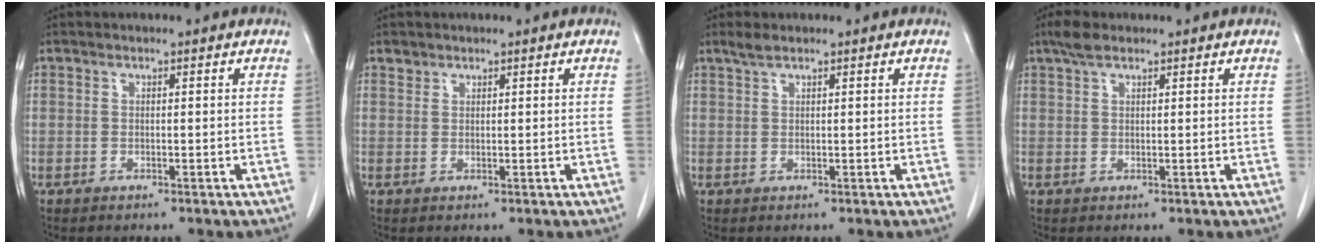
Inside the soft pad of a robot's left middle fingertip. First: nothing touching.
{"total": 0.9, "force": [0.8, 0.6, -0.1], "torque": [0.006, 0.004, 0.011]}
{"total": 1.5, "force": [1.2, 0.2, 0.8], "torque": [-0.023, 0.007, 0.028]}
{"total": 2.6, "force": [1.9, 0.9, 1.5], "torque": [-0.034, 0.012, 0.037]}